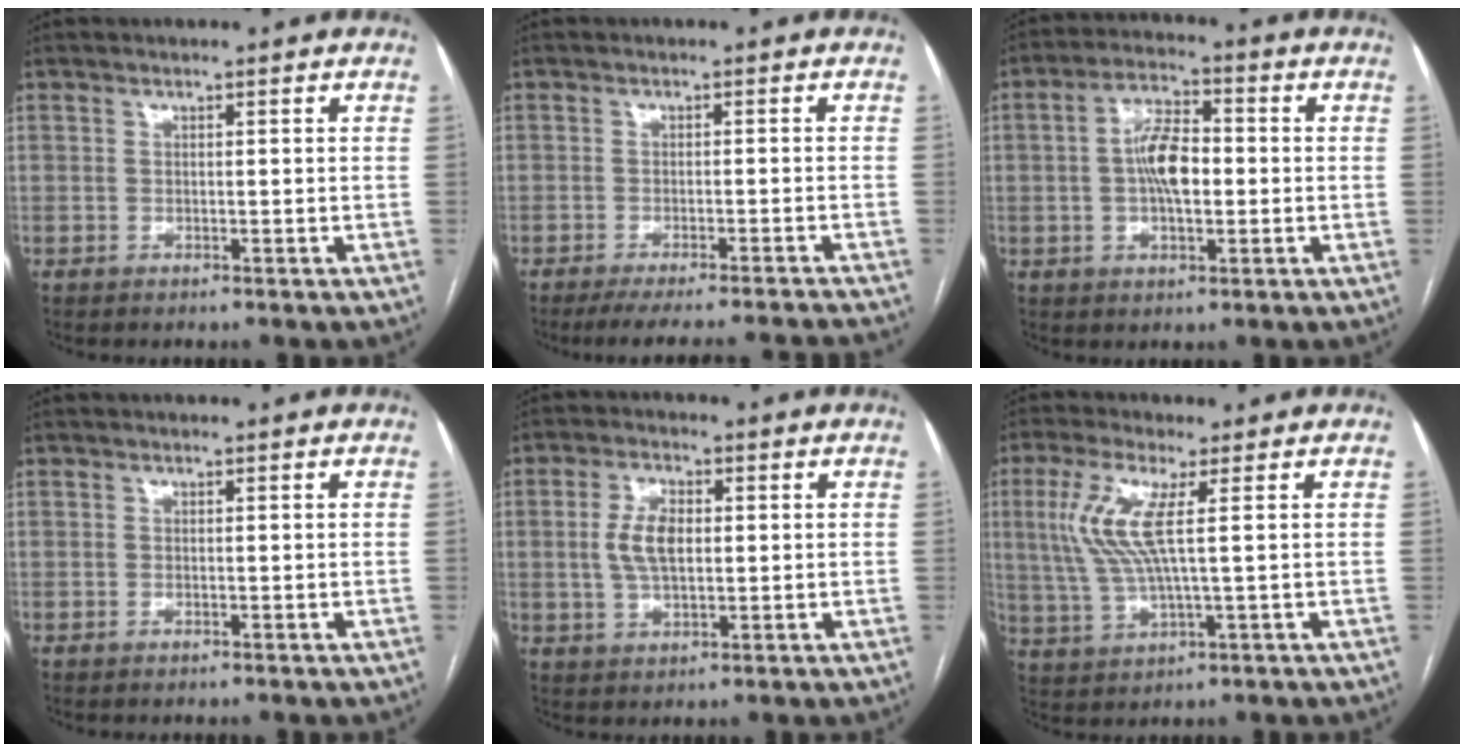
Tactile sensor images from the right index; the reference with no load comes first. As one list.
[{"total": 15.7, "force": [-14.8, 0.0, 5.3], "torque": [-0.065, -0.015, -0.188]}, {"total": 7.8, "force": [-0.2, 3.2, 7.1], "torque": [-0.136, 0.014, -0.008]}, {"total": 0.0}, {"total": 6.0, "force": [0.6, 2.9, 5.2], "torque": [-0.113, 0.011, 0.013]}, {"total": 8.6, "force": [1.9, 1.0, 8.3], "torque": [-0.202, 0.005, 0.039]}]